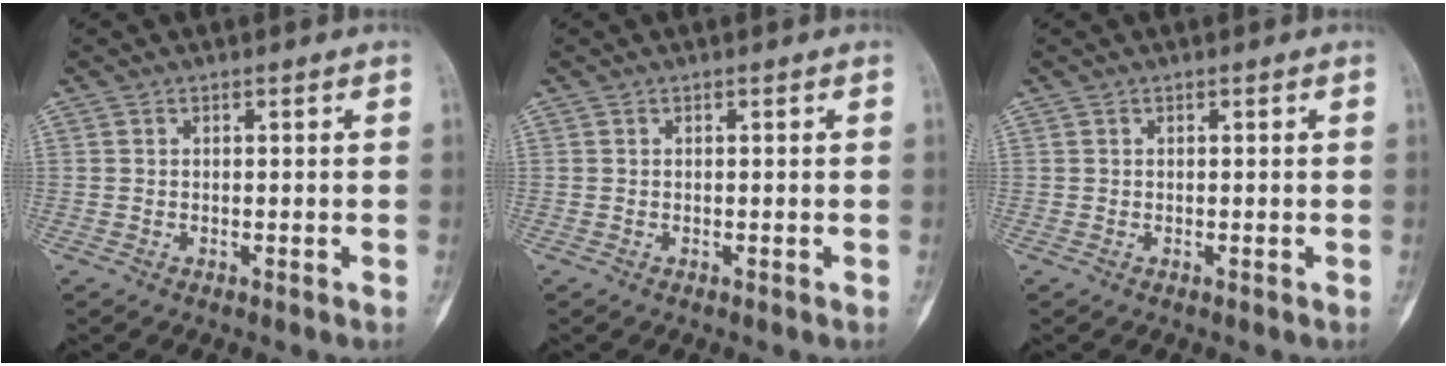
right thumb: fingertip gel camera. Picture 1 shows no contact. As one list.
[{"total": 0.0}, {"total": 0.0}]